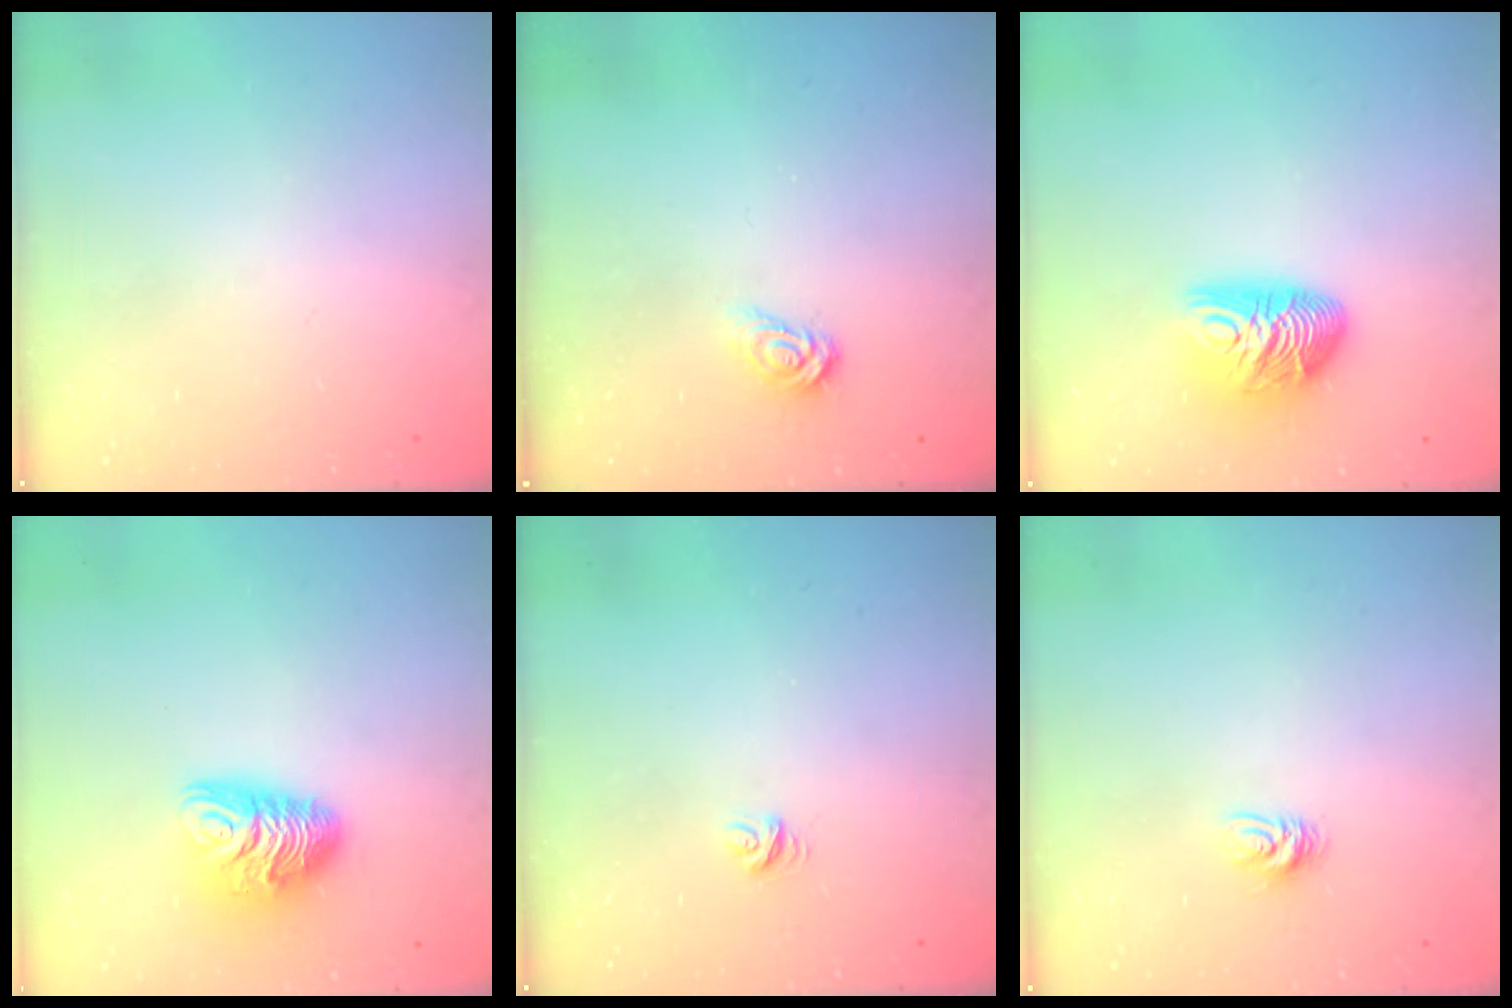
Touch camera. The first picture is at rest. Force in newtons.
{"total": 3.1, "press": 3.1, "slide": 0.3}
{"total": 12.4, "press": 12.4, "slide": 1.0}
{"total": 10.7, "press": 10.7, "slide": 0.9}
{"total": 4.9, "press": 4.8, "slide": 0.3}
{"total": 4.9, "press": 4.9, "slide": 0.5}